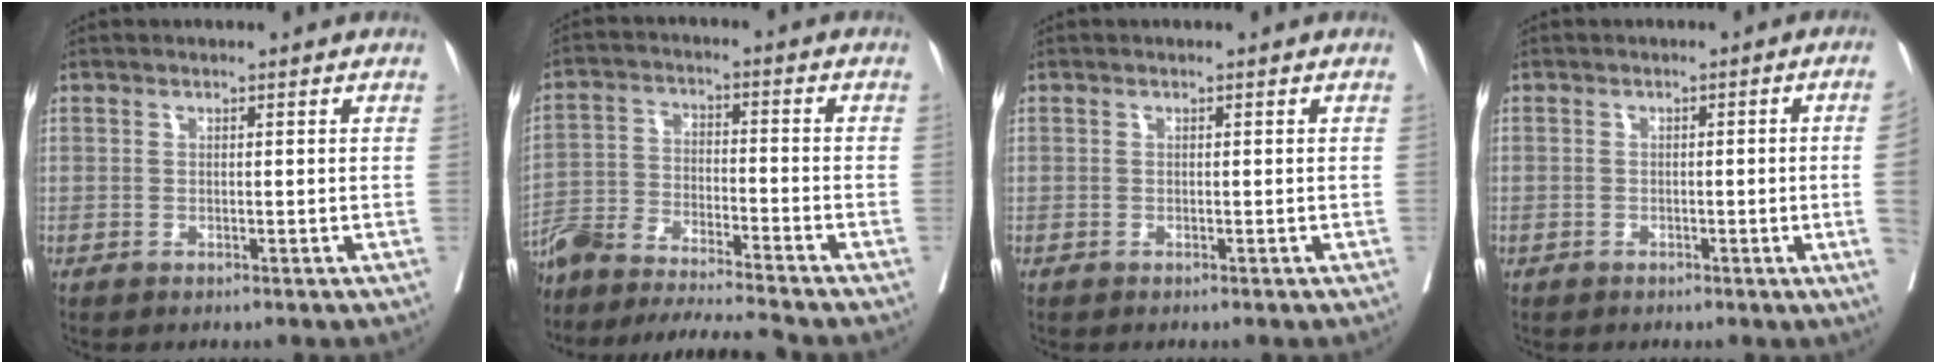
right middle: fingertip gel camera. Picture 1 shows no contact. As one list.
[{"total": 17.8, "force": [-16.5, -0.5, 6.5], "torque": [-0.134, -0.011, -0.282]}, {"total": 0.0}, {"total": 4.2, "force": [-0.8, -0.9, 4.0], "torque": [-0.045, 0.001, -0.012]}]